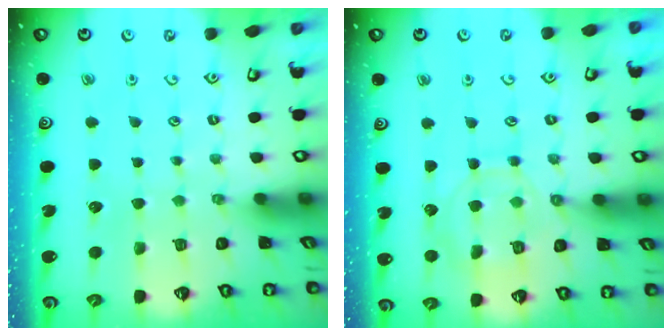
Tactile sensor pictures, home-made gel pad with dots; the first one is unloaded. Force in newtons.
{"total": 10.5, "press": 10.4, "slide": 0.8}